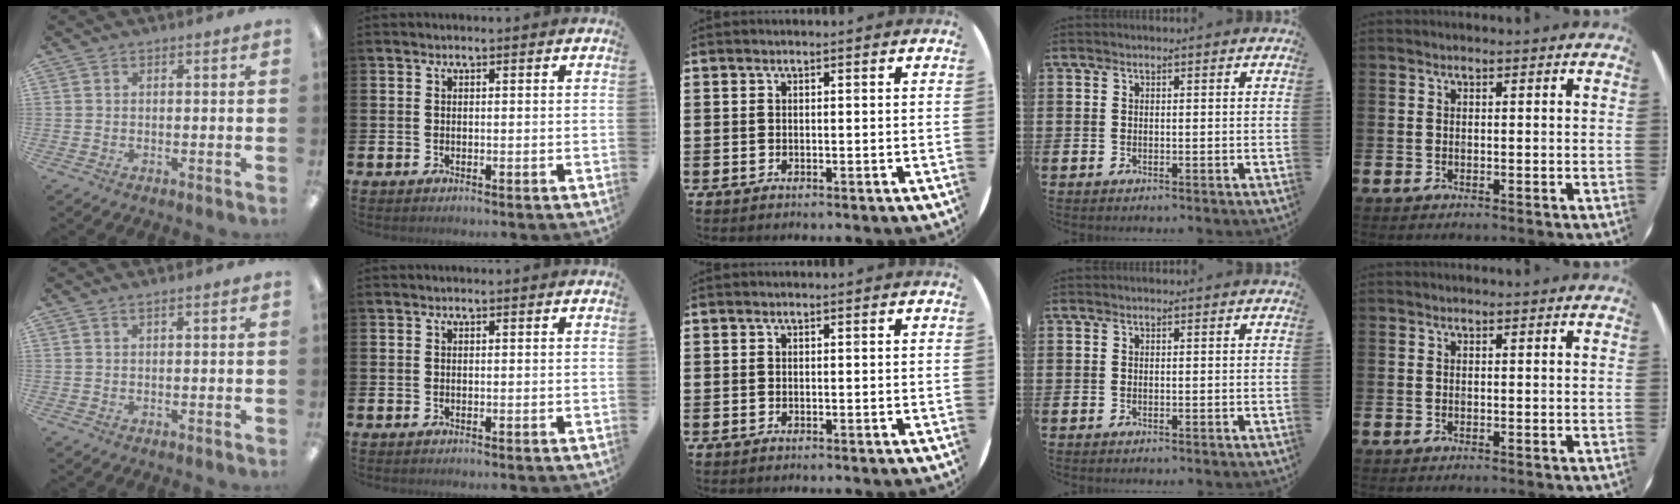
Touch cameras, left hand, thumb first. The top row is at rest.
{"thumb": {"total": 0.7, "force": [0.4, 0.0, 0.6], "torque": [-0.012, 0.000, 0.006]}}